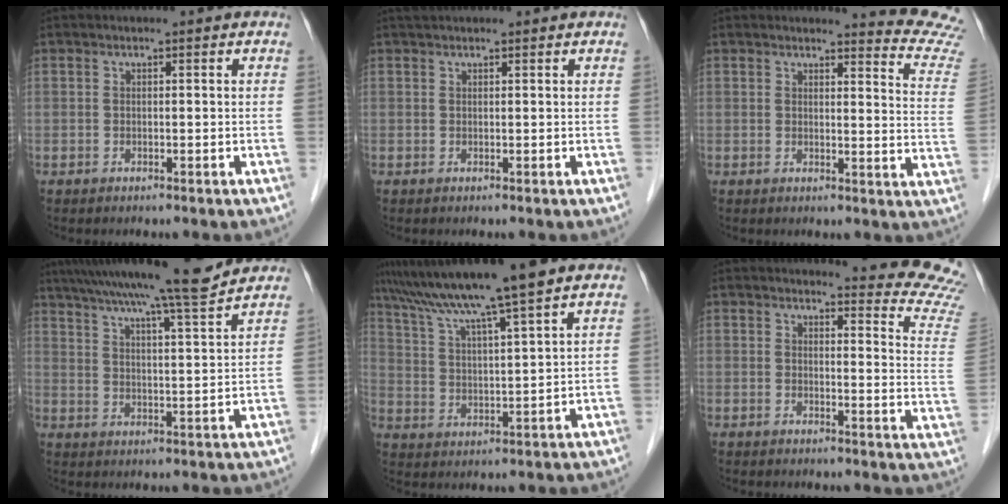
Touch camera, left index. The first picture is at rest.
{"total": 1.7, "force": [1.5, 0.4, 0.6], "torque": [-0.013, 0.021, 0.028]}
{"total": 10.2, "force": [10.1, -1.2, 0.2], "torque": [0.001, -0.118, 0.084]}
{"total": 15.6, "force": [13.6, -0.6, 7.7], "torque": [-0.128, 0.006, 0.198]}
{"total": 13.0, "force": [10.4, -1.2, 7.9], "torque": [-0.141, 0.018, 0.175]}
{"total": 13.7, "force": [13.6, 0.0, 2.0], "torque": [0.001, -0.138, 0.114]}